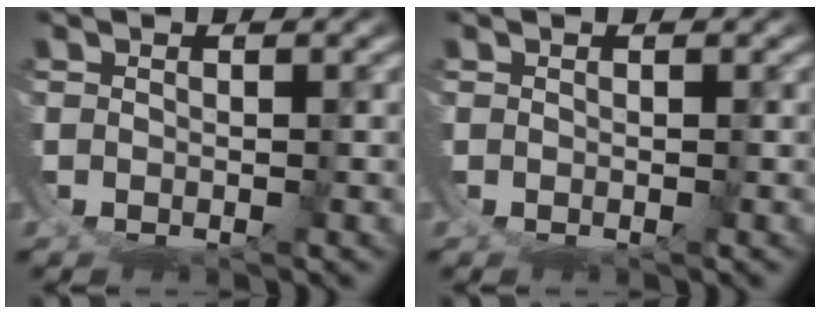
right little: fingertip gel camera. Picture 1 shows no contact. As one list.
[{"total": 0.0}]